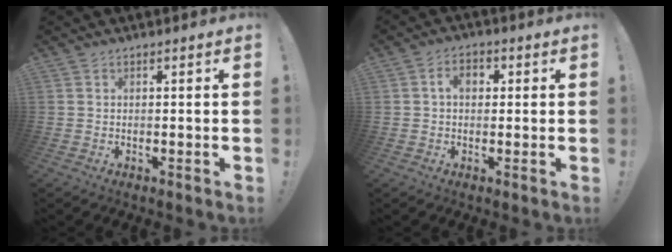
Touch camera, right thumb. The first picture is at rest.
{"total": 5.0, "force": [0.9, 3.4, 3.5], "torque": [-0.055, 0.008, 0.014]}